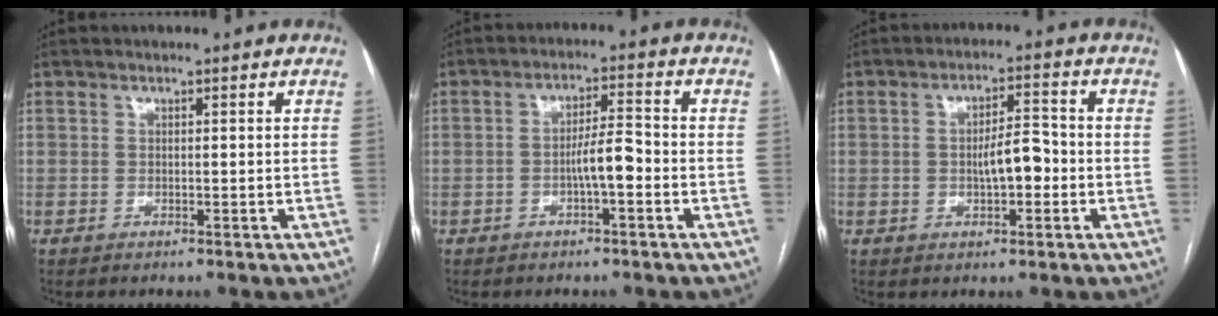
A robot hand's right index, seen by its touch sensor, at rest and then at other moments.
{"total": 4.9, "force": [-1.6, 0.7, 4.5], "torque": [-0.078, 0.011, -0.027]}
{"total": 5.6, "force": [-0.9, 2.0, 5.1], "torque": [-0.085, 0.013, -0.013]}